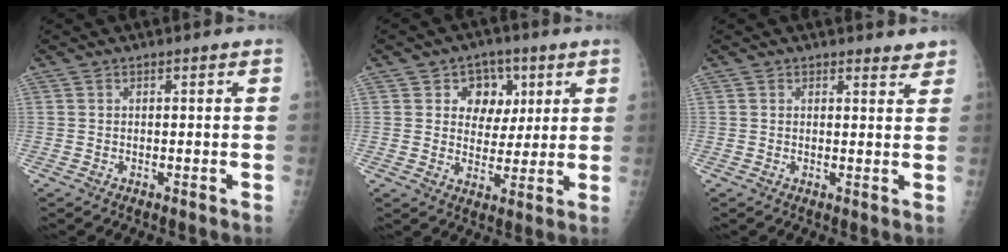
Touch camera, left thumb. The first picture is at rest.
{"total": 8.3, "force": [3.2, 6.8, 3.5], "torque": [-0.003, -0.005, 0.048]}
{"total": 2.2, "force": [2.1, 0.8, 0.3], "torque": [0.010, -0.015, 0.015]}